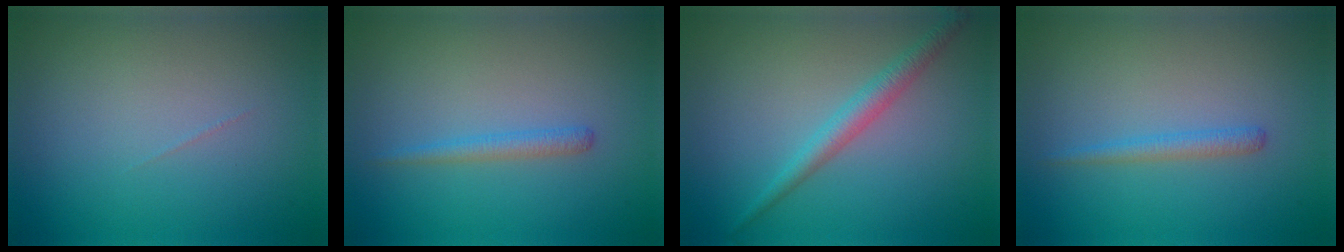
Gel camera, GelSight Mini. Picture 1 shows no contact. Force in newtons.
{"total": 1.3, "press": 1.3, "slide": 0.1}
{"total": 2.4, "press": 2.3, "slide": 0.2}
{"total": 1.3, "press": 1.3, "slide": 0.1}